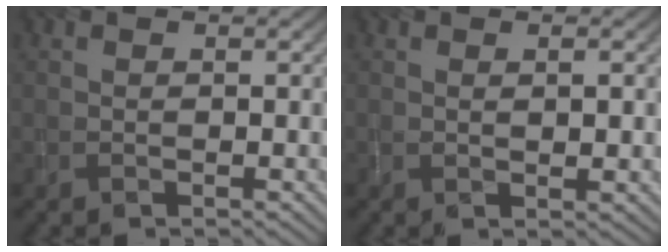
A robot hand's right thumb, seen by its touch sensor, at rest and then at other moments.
{"total": 1.0, "force": [0.3, 0.2, 0.9], "torque": [-0.016, -0.004, 0.007]}